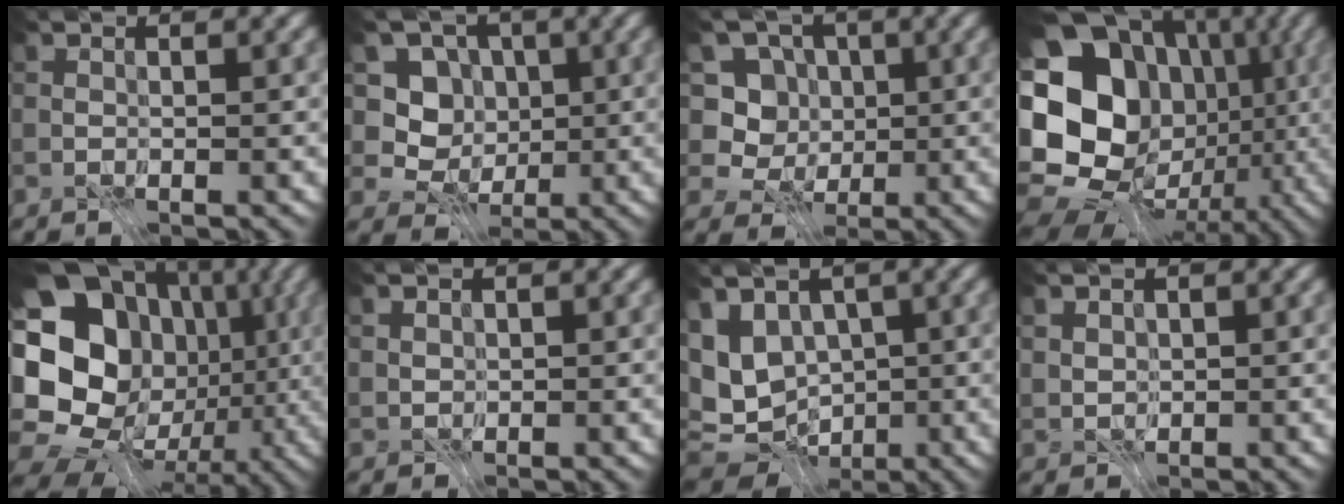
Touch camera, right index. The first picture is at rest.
{"total": 5.0, "force": [0.1, 4.6, 1.9], "torque": [-0.017, -0.004, -0.025]}
{"total": 5.9, "force": [-0.2, 5.5, 2.1], "torque": [-0.028, 0.012, -0.037]}
{"total": 20.9, "force": [-0.1, 17.6, 11.3], "torque": [-0.212, 0.015, -0.014]}
{"total": 19.7, "force": [1.3, 16.3, 11.0], "torque": [-0.204, 0.012, 0.022]}
{"total": 0.9, "force": [0.5, 0.7, 0.4], "torque": [-0.011, -0.001, 0.014]}
{"total": 8.1, "force": [0.5, 5.6, 5.9], "torque": [-0.117, 0.009, 0.019]}
{"total": 1.6, "force": [0.8, 1.2, 0.7], "torque": [-0.019, -0.005, 0.027]}